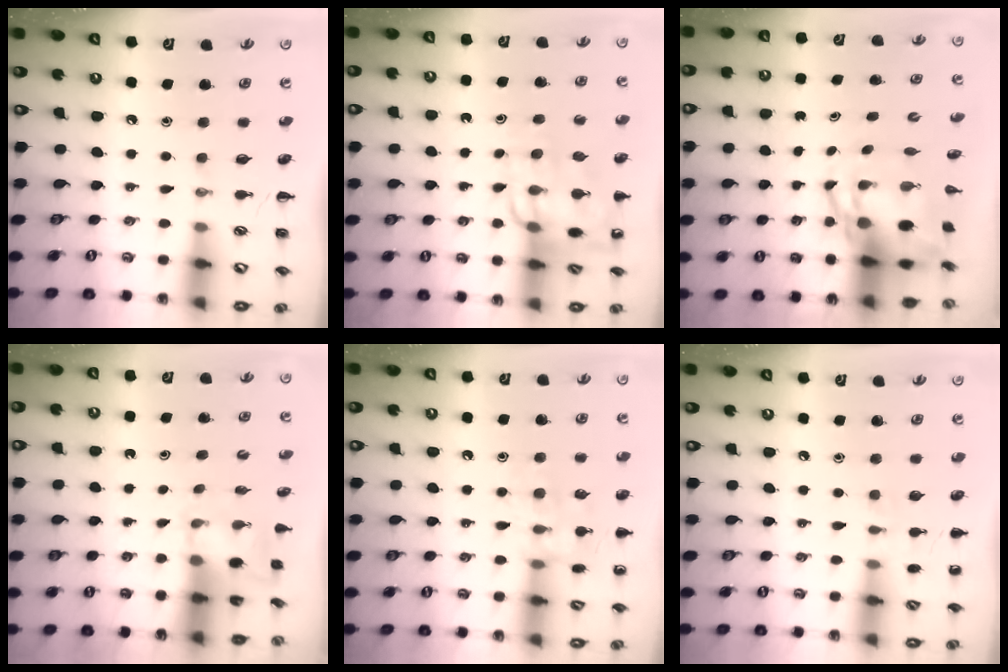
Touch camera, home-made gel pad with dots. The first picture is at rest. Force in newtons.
{"total": 12.0, "press": 11.7, "slide": 2.2}
{"total": 5.6, "press": 5.4, "slide": 1.6}
{"total": 1.7, "press": 1.6, "slide": 0.6}
{"total": 12.1, "press": 12.0, "slide": 1.3}
{"total": 5.5, "press": 5.3, "slide": 1.7}